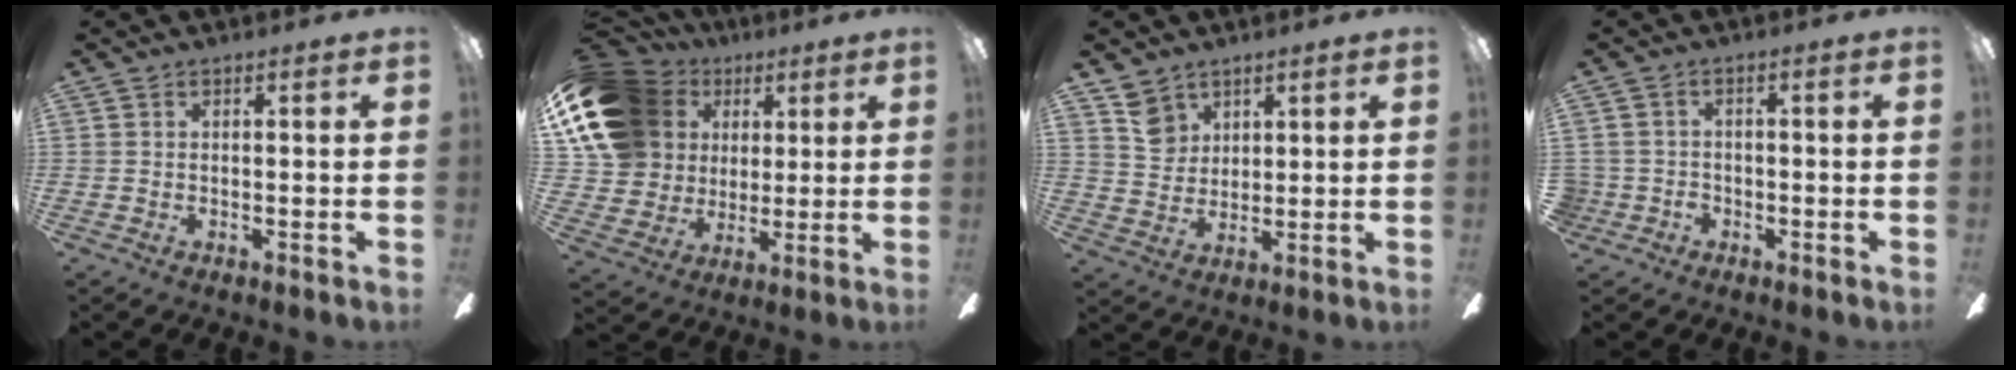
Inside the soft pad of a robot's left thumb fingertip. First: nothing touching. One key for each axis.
{"total": 19.6, "fx": 6.5, "fy": 15.9, "fz": 9.5, "tx": -0.198, "ty": -0.013, "tz": 0.136}
{"total": 7.6, "fx": 4.8, "fy": 5.4, "fz": 2.1, "tx": -0.031, "ty": -0.013, "tz": 0.090}
{"total": 3.0, "fx": -1.2, "fy": 2.8, "fz": 0.2, "tx": -0.006, "ty": 0.005, "tz": -0.022}